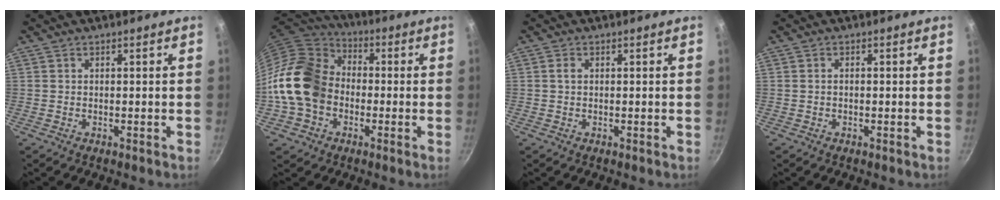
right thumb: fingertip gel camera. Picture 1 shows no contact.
{"total": 17.4, "force": [-2.1, 13.7, 10.4], "torque": [-0.174, 0.041, -0.051]}
{"total": 1.2, "force": [0.2, 0.8, 0.8], "torque": [-0.015, 0.004, 0.003]}
{"total": 0.7, "force": [-0.2, 0.4, 0.5], "torque": [-0.010, 0.004, -0.002]}